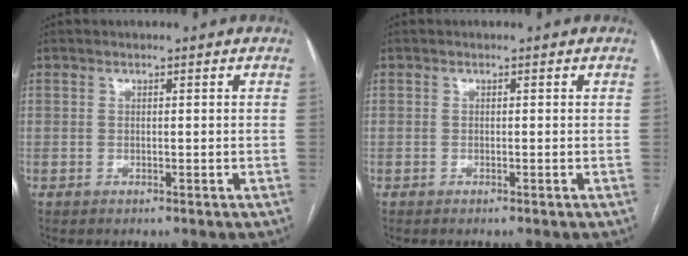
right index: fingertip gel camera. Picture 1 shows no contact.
{"total": 0.0}